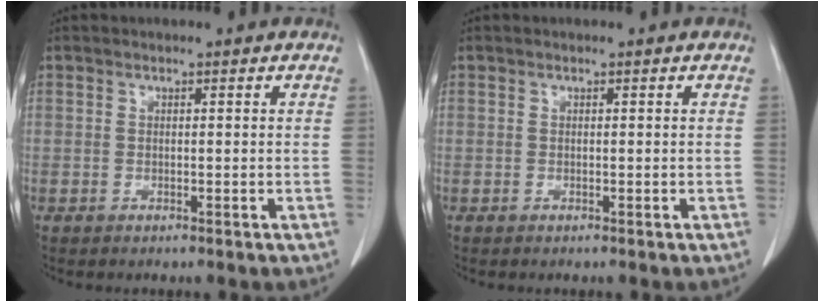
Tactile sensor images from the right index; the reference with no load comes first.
{"total": 0.0}